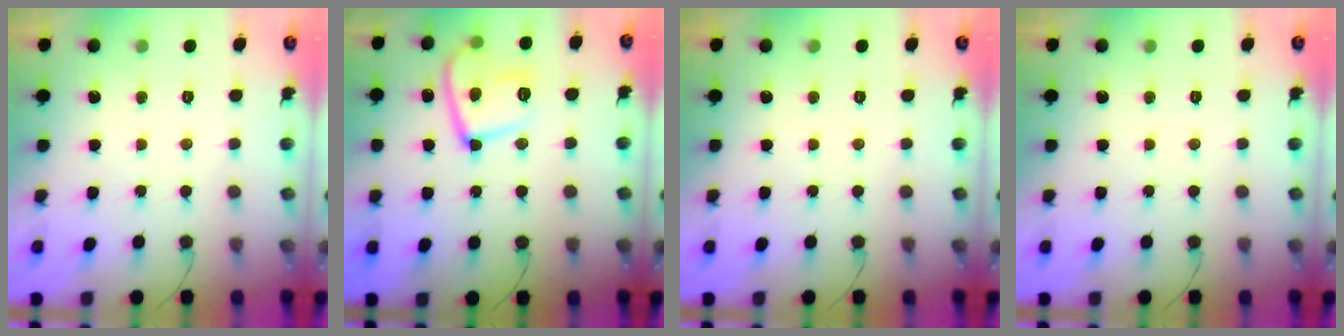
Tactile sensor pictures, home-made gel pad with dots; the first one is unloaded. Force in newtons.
{"total": 14.4, "press": 14.3, "slide": 1.6}
{"total": 0.0}
{"total": 0.0}